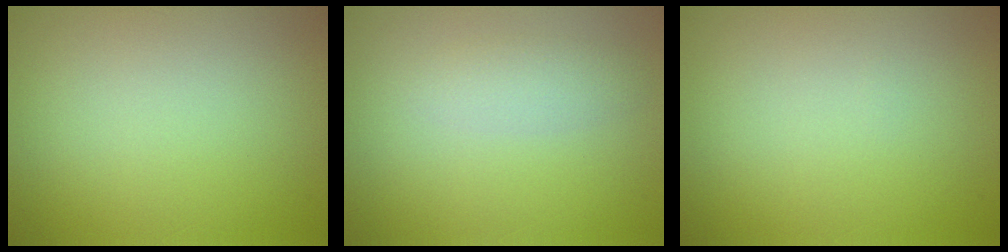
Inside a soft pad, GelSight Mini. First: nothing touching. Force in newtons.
{"total": 1.7, "press": 1.7, "slide": 0.1}
{"total": 0.0}